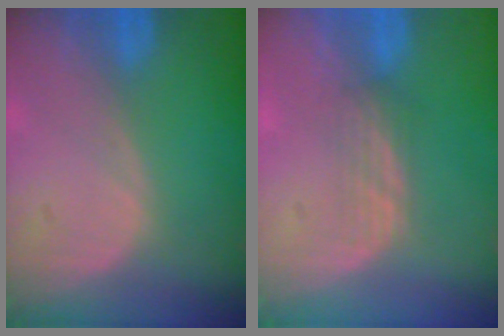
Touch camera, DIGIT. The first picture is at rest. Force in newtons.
{"total": 2.3, "press": 2.2, "slide": 0.3}